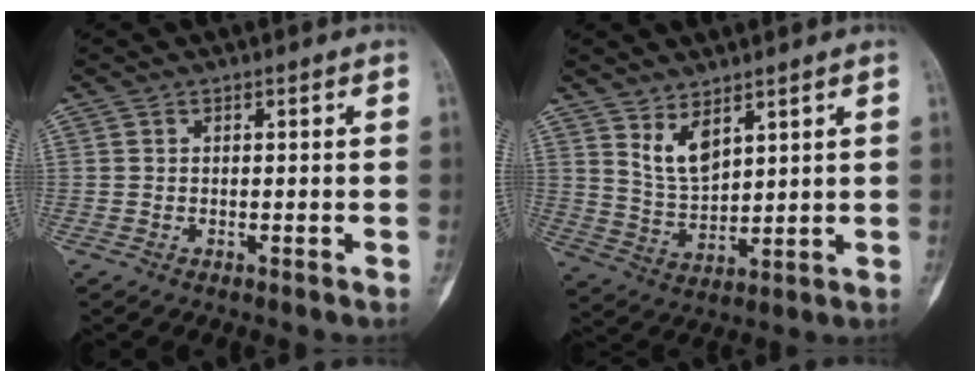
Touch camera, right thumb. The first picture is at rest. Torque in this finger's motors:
{"motor_torque": [-0.99, 1.07, 0.33, 0.54, 0.10]}